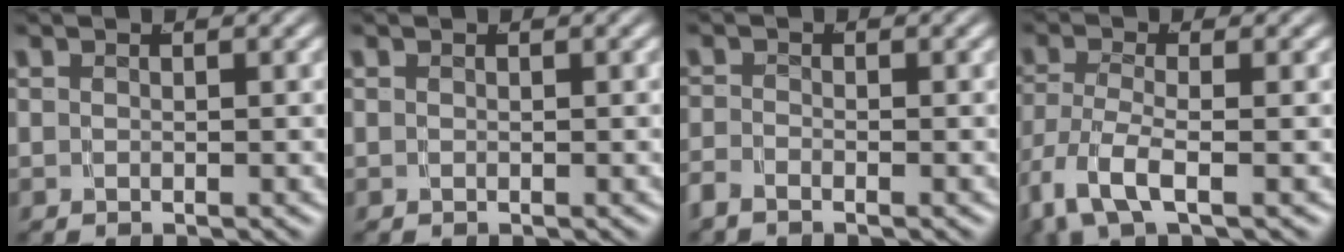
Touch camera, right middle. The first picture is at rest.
{"total": 0.0}
{"total": 1.4, "force": [-1.1, 0.7, 0.5], "torque": [-0.010, -0.003, -0.025]}
{"total": 4.2, "force": [-1.2, 2.2, 3.4], "torque": [-0.091, -0.022, -0.013]}